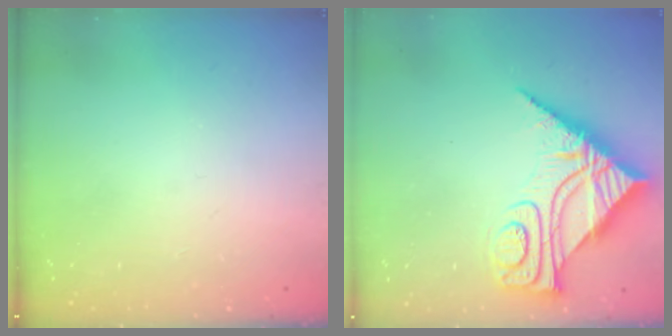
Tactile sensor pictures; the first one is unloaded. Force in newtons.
{"total": 15.0, "press": 15.0, "slide": 1.6}